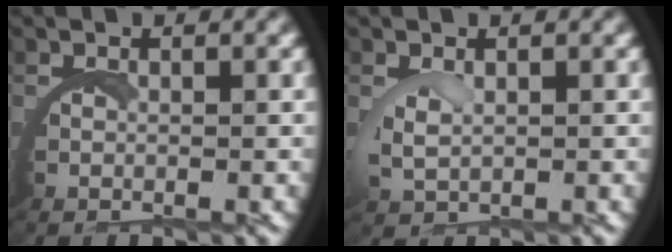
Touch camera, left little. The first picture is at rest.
{"total": 1.4, "force": [0.9, 0.4, 1.0], "torque": [-0.038, -0.009, 0.025]}